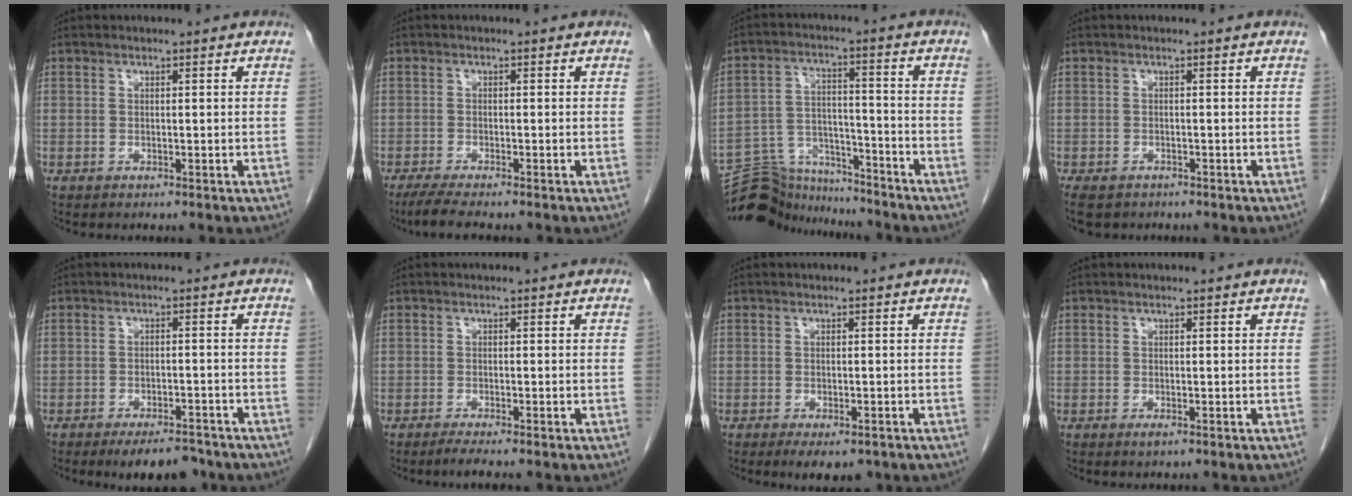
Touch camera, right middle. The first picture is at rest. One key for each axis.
{"total": 4.2, "fx": -3.4, "fy": 0.1, "fz": 2.5, "tx": -0.048, "ty": -0.011, "tz": -0.058}
{"total": 11.8, "fx": -11.6, "fy": 2.2, "fz": 0.4, "tx": -0.014, "ty": 0.036, "tz": -0.197}
{"total": 5.1, "fx": -3.9, "fy": 2.7, "fz": 1.9, "tx": -0.032, "ty": -0.006, "tz": -0.058}
{"total": 6.0, "fx": -4.8, "fy": 2.0, "fz": 3.0, "tx": -0.038, "ty": -0.002, "tz": -0.071}
{"total": 2.1, "fx": -1.6, "fy": -0.4, "fz": 1.3, "tx": -0.029, "ty": -0.007, "tz": -0.031}
{"total": 4.6, "fx": -3.1, "fy": 1.8, "fz": 2.9, "tx": -0.036, "ty": -0.007, "tz": -0.041}
{"total": 0.6, "fx": -0.3, "fy": 0.1, "fz": 0.5, "tx": -0.007, "ty": -0.001, "tz": -0.005}